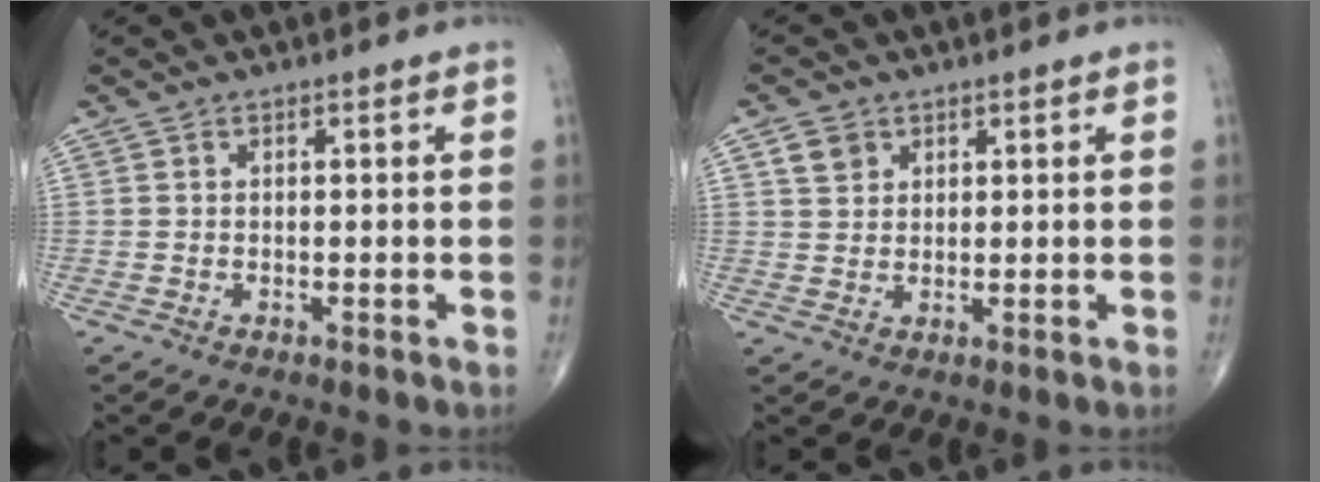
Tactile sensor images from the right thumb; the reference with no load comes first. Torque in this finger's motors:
{"motor_torque": [-0.21, 0.20, -0.04, 0.01, -0.04]}